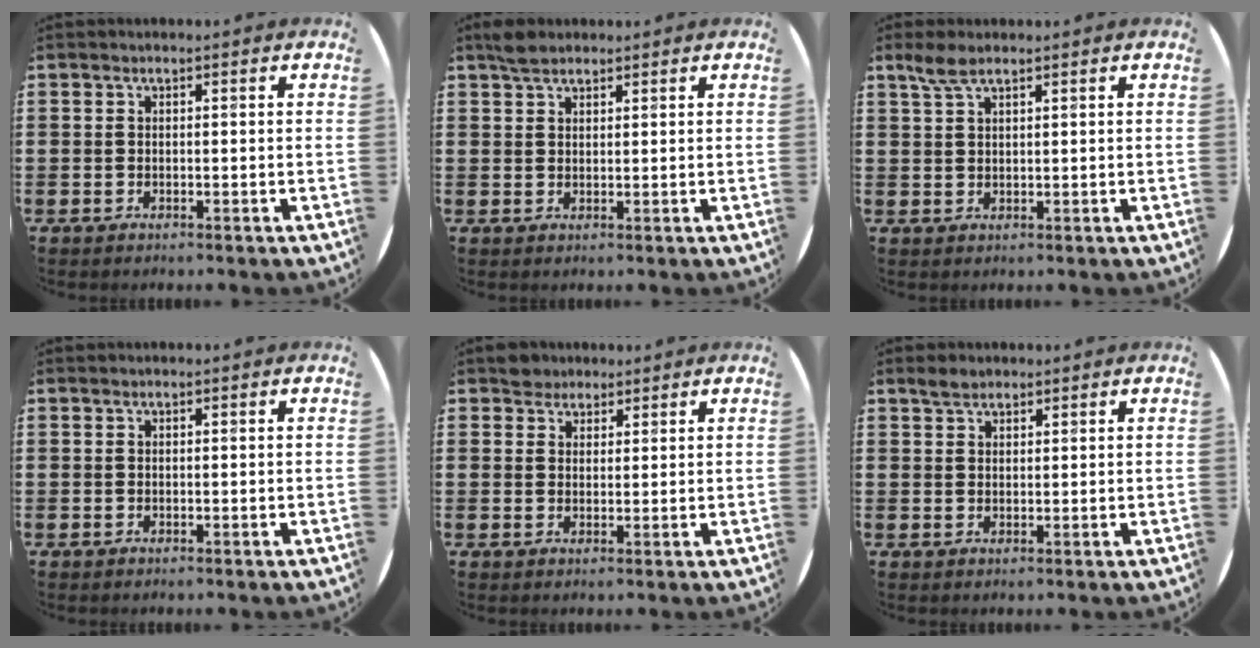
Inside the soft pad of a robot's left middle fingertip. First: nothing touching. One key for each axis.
{"total": 2.4, "fx": 2.1, "fy": 0.9, "fz": 0.8, "tx": -0.013, "ty": 0.003, "tz": 0.038}
{"total": 2.9, "fx": 2.2, "fy": 0.8, "fz": 1.8, "tx": -0.040, "ty": 0.003, "tz": 0.040}
{"total": 0.0}
{"total": 2.6, "fx": 2.4, "fy": 1.2, "fz": -0.1, "tx": 0.004, "ty": 0.003, "tz": 0.046}
{"total": 2.0, "fx": 1.8, "fy": 0.8, "fz": 0.5, "tx": -0.005, "ty": 0.001, "tz": 0.034}